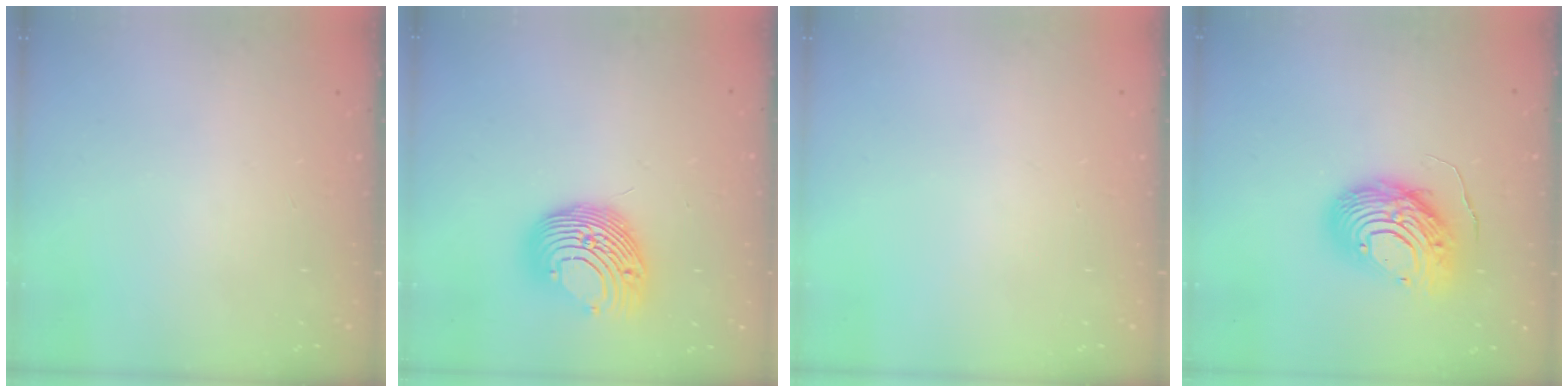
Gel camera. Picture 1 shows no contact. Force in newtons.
{"total": 14.2, "press": 14.2, "slide": 0.0}
{"total": 0.0}
{"total": 12.9, "press": 12.8, "slide": 1.3}